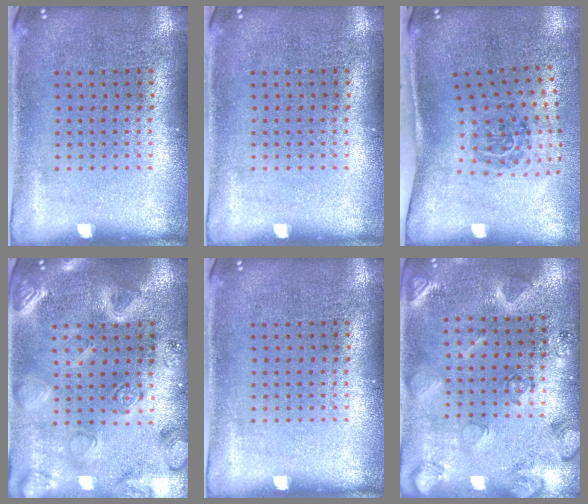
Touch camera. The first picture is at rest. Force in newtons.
{"total": 0.0}
{"total": 1.9, "press": 1.2, "slide": 1.5}
{"total": 3.0, "press": 2.8, "slide": 0.8}
{"total": 0.0}
{"total": 2.1, "press": 2.1, "slide": 0.4}